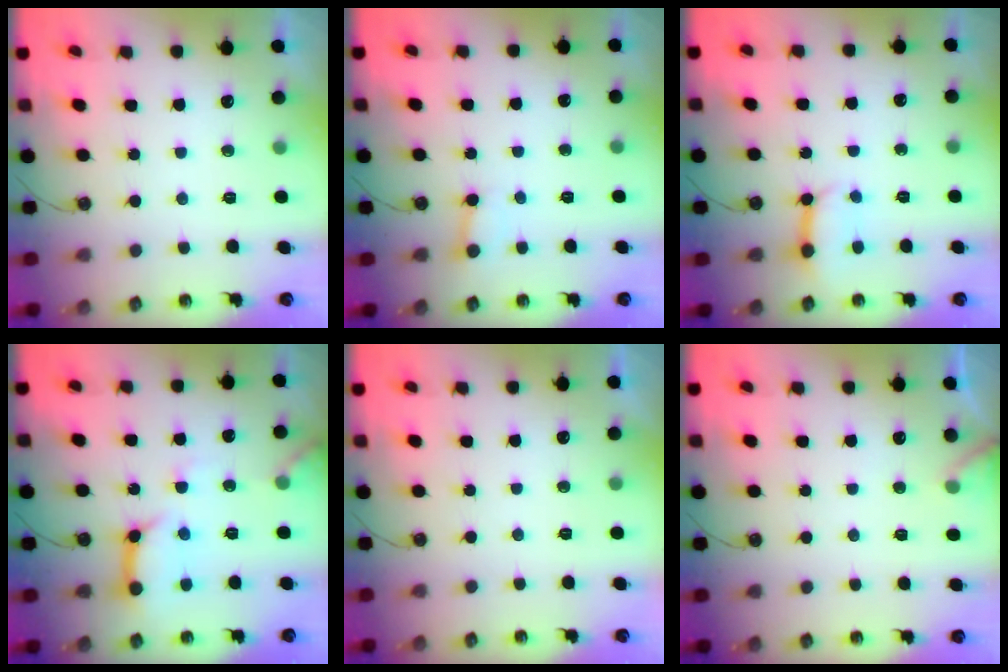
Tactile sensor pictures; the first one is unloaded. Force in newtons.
{"total": 2.7, "press": 2.7, "slide": 0.3}
{"total": 7.0, "press": 6.9, "slide": 0.7}
{"total": 12.7, "press": 12.6, "slide": 1.2}
{"total": 0.0}
{"total": 5.3, "press": 5.3, "slide": 0.3}